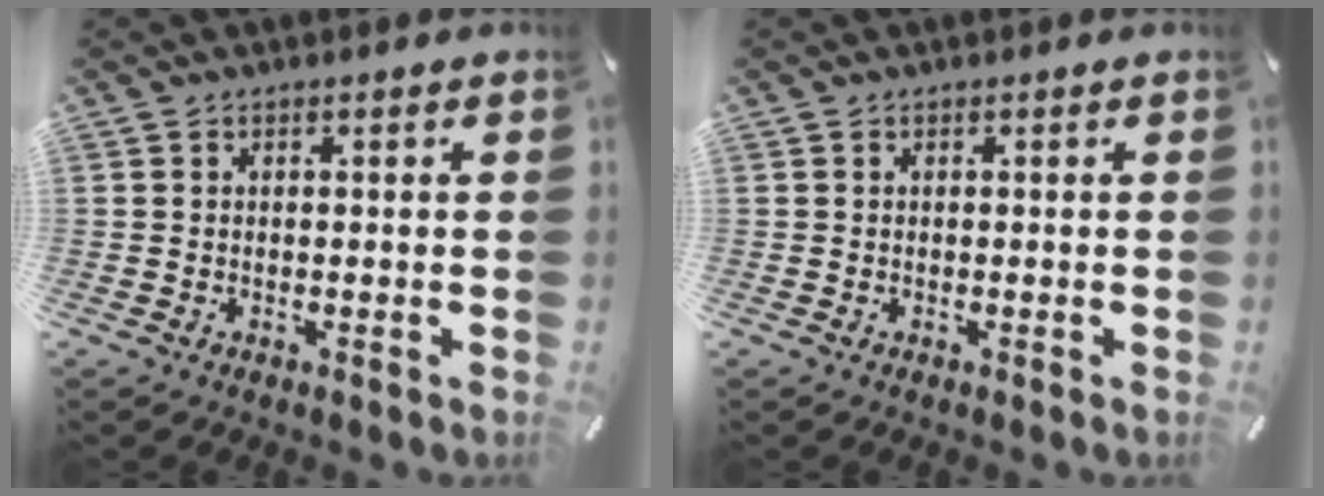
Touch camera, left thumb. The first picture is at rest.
{"total": 0.0}